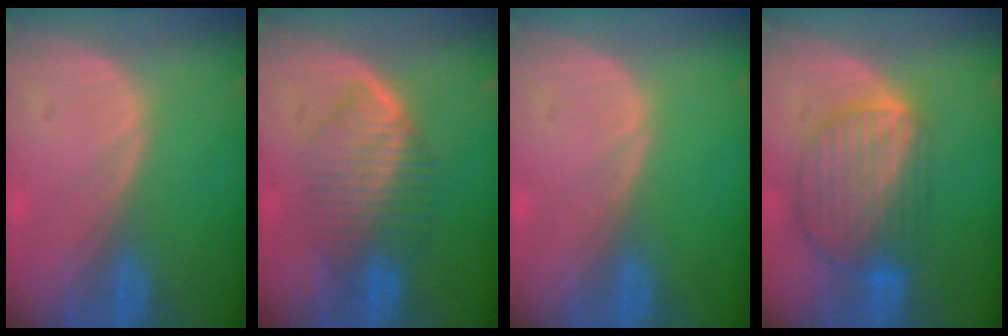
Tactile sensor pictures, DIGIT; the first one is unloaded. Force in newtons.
{"total": 6.7, "press": 6.7, "slide": 0.7}
{"total": 0.0}
{"total": 9.1, "press": 7.8, "slide": 4.7}